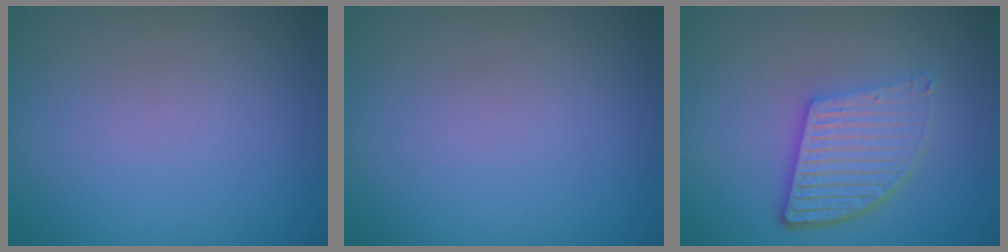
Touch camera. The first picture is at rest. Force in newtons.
{"total": 0.0}
{"total": 5.3, "press": 3.8, "slide": 3.7}